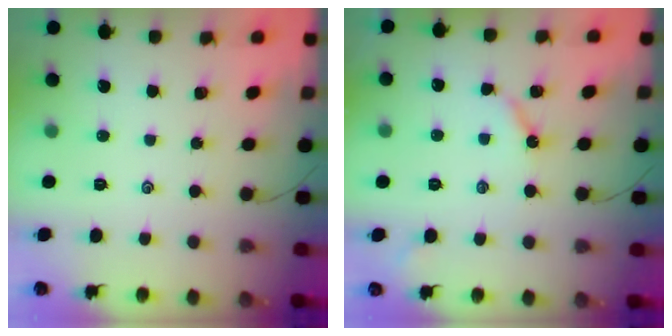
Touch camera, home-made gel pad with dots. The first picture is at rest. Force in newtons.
{"total": 3.8, "press": 3.8, "slide": 0.5}